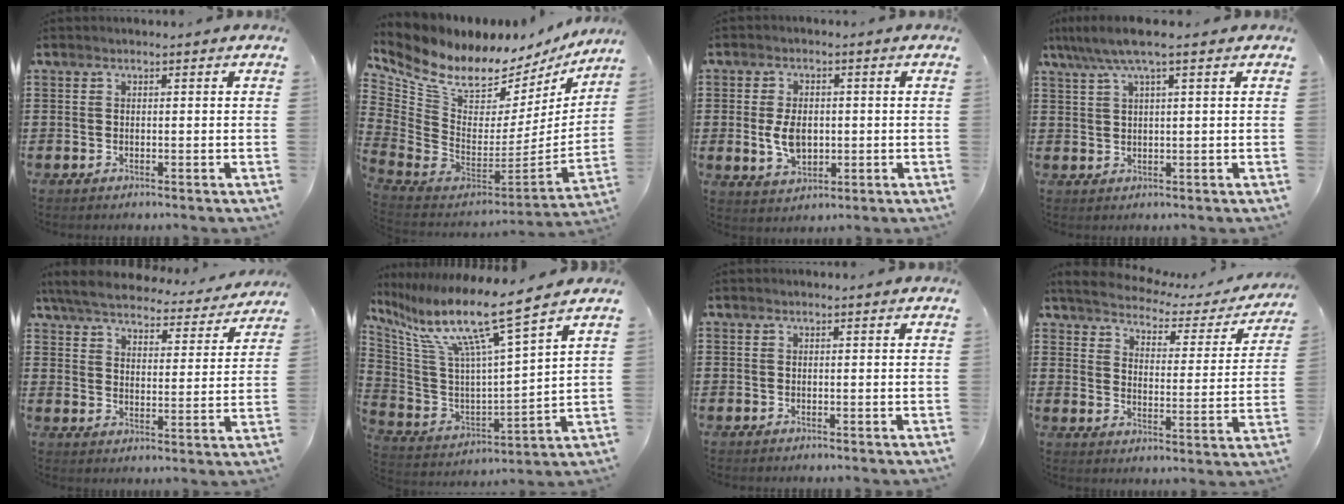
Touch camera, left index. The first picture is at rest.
{"total": 8.8, "force": [6.9, 4.2, 3.6], "torque": [-0.109, -0.066, 0.124]}
{"total": 5.9, "force": [-0.2, 3.7, 4.6], "torque": [-0.087, -0.003, -0.009]}
{"total": 4.6, "force": [2.7, 0.3, 3.7], "torque": [-0.077, 0.002, 0.047]}
{"total": 6.0, "force": [5.8, 0.5, 1.6], "torque": [-0.060, -0.037, 0.099]}
{"total": 12.3, "force": [8.4, 0.5, 8.9], "torque": [-0.190, -0.059, 0.131]}
{"total": 0.0}
{"total": 3.0, "force": [2.8, 0.7, 0.6], "torque": [-0.035, -0.025, 0.041]}